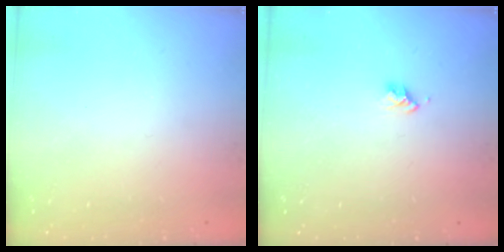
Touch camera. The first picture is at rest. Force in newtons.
{"total": 2.7, "press": 2.7, "slide": 0.2}